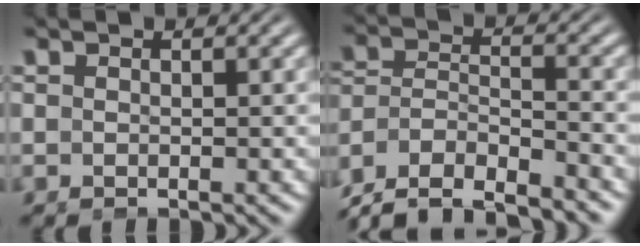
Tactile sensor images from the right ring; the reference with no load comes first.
{"total": 10.6, "force": [-6.4, 7.9, 3.0], "torque": [-0.099, -0.046, -0.113]}